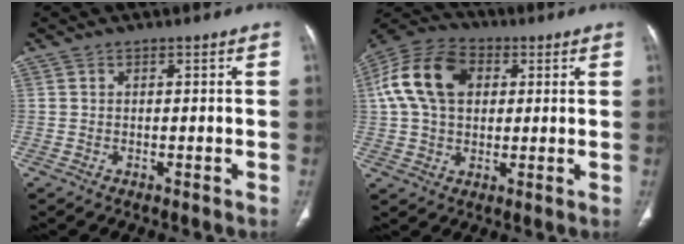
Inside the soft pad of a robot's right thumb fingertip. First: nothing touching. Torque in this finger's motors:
{"motor_torque": [0.21, 0.30, 0.49, -0.38, 0.17]}